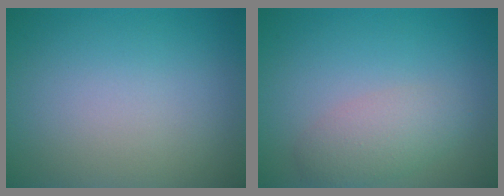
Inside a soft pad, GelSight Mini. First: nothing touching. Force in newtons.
{"total": 2.8, "press": 2.8, "slide": 0.1}